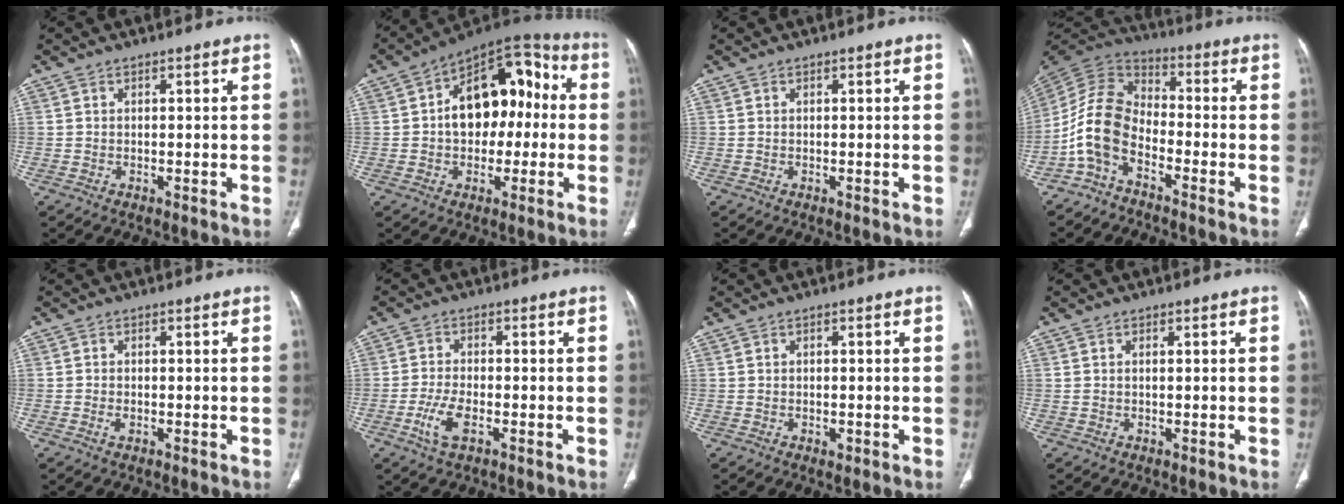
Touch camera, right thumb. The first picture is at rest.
{"total": 17.3, "force": [0.5, 11.2, 13.2], "torque": [-0.144, 0.050, 0.001]}
{"total": 0.0}
{"total": 10.5, "force": [-4.7, 6.3, 7.0], "torque": [-0.141, 0.059, -0.108]}
{"total": 1.2, "force": [-0.5, 0.8, 0.9], "torque": [-0.019, 0.001, -0.009]}
{"total": 5.4, "force": [-2.2, 2.4, 4.3], "torque": [-0.097, 0.007, -0.042]}
{"total": 1.0, "force": [-0.3, 0.7, 0.6], "torque": [-0.007, -0.001, -0.003]}
{"total": 0.6, "force": [0.1, 0.3, 0.5], "torque": [-0.021, 0.006, 0.006]}